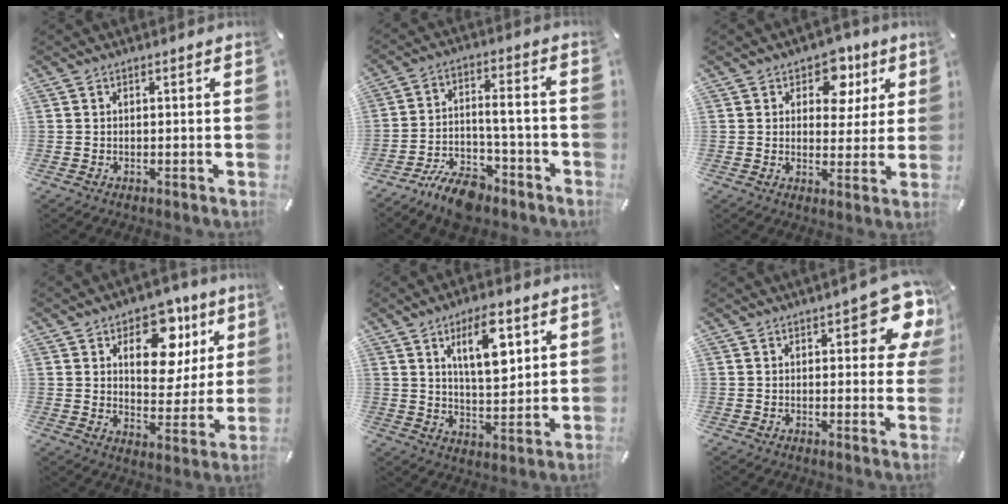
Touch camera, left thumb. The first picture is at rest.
{"total": 11.2, "force": [-7.5, 5.1, 6.6], "torque": [-0.108, 0.053, -0.134]}
{"total": 9.3, "force": [4.2, 6.6, 5.0], "torque": [-0.053, -0.015, 0.068]}
{"total": 14.5, "force": [7.2, 9.1, 8.6], "torque": [-0.110, -0.033, 0.121]}
{"total": 11.6, "force": [5.8, 4.9, 8.8], "torque": [-0.136, -0.019, 0.094]}
{"total": 11.0, "force": [5.8, 4.5, 8.2], "torque": [-0.092, -0.035, 0.096]}